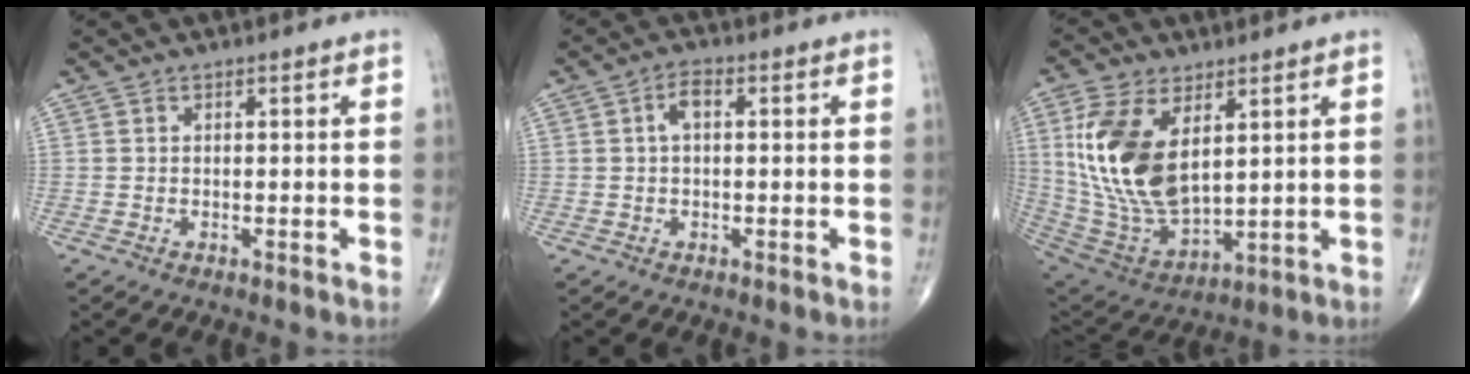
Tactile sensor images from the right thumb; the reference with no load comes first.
{"total": 3.0, "force": [0.4, 1.5, 2.6], "torque": [-0.047, 0.013, 0.001]}
{"total": 18.4, "force": [5.0, 9.9, 14.7], "torque": [-0.286, -0.025, 0.112]}